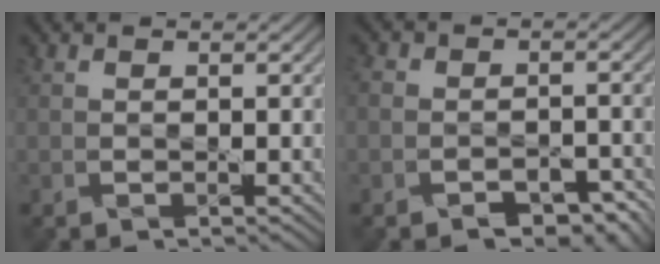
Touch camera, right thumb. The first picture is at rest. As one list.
[{"total": 5.3, "force": [-3.5, 3.6, 1.7], "torque": [-0.011, 0.001, -0.056]}]